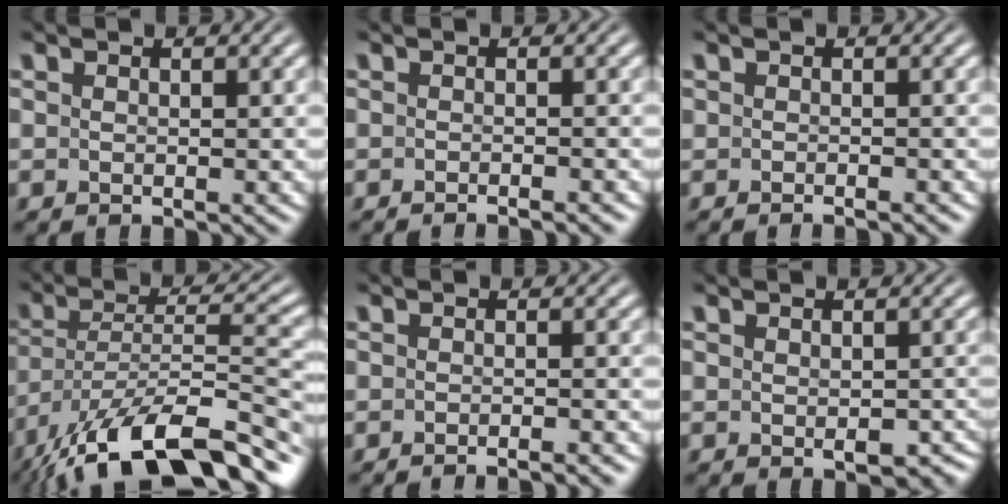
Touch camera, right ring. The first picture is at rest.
{"total": 1.7, "force": [-1.7, -0.3, 0.5], "torque": [-0.004, 0.002, -0.027]}
{"total": 1.2, "force": [-1.2, -0.2, 0.2], "torque": [0.000, 0.000, -0.018]}
{"total": 11.7, "force": [-8.2, 4.2, 7.2], "torque": [-0.136, -0.038, -0.099]}
{"total": 2.1, "force": [-2.0, -0.3, 0.5], "torque": [-0.006, 0.002, -0.034]}
{"total": 2.3, "force": [-1.4, 0.9, 1.5], "torque": [-0.022, -0.015, -0.015]}